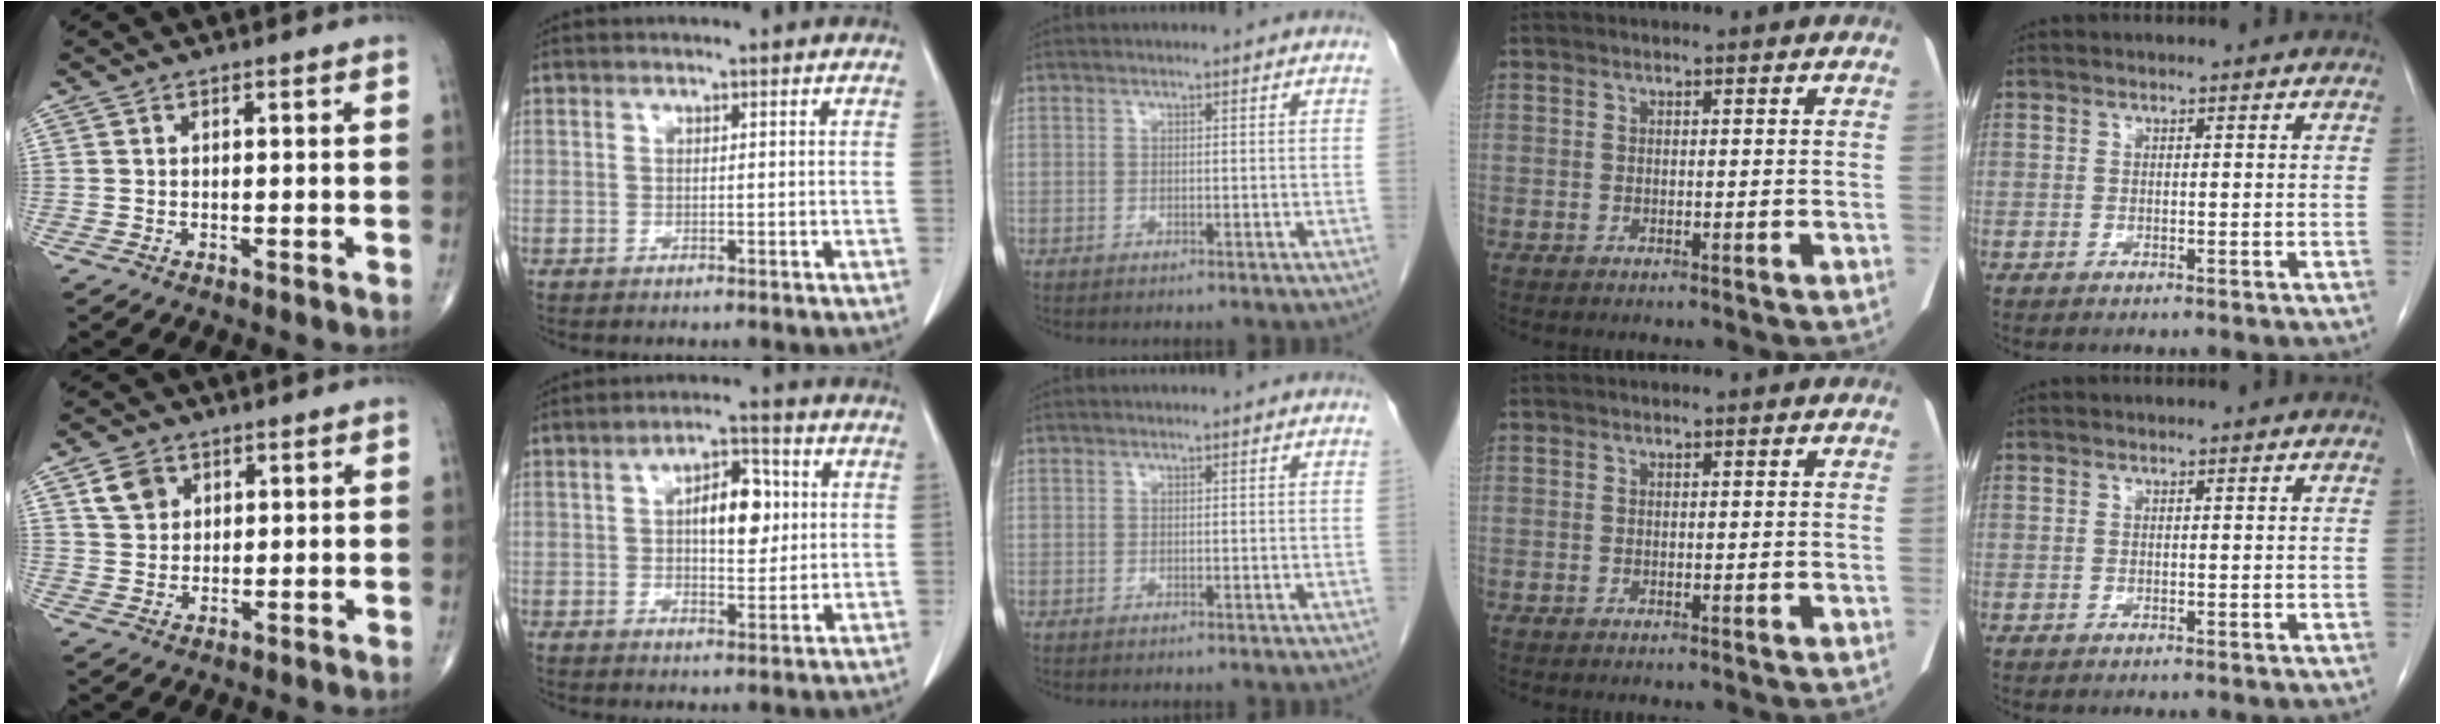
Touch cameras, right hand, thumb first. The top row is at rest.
{"thumb": {"total": 5.3, "force": [2.5, 4.1, 2.2], "torque": [-0.023, -0.008, 0.048]}, "index": {"total": 8.0, "force": [1.3, 3.6, 7.0], "torque": [-0.111, 0.014, 0.022]}}